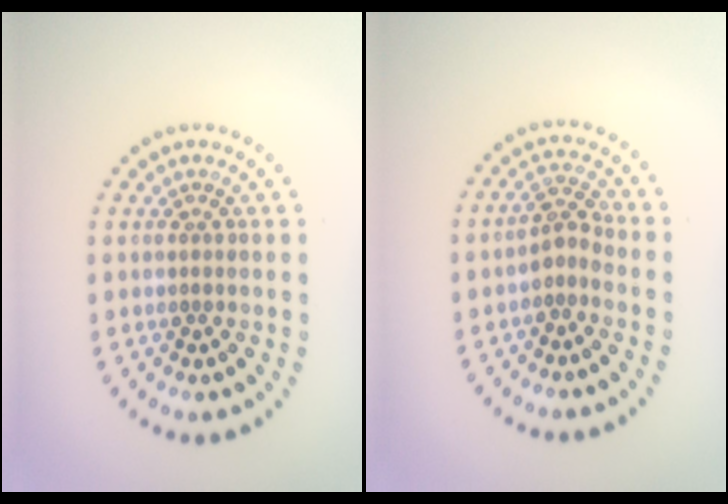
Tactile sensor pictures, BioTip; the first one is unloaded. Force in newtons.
{"total": 1.8, "press": 1.4, "slide": 1.2}